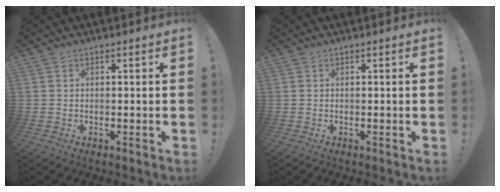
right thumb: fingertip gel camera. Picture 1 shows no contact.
{"total": 0.0}